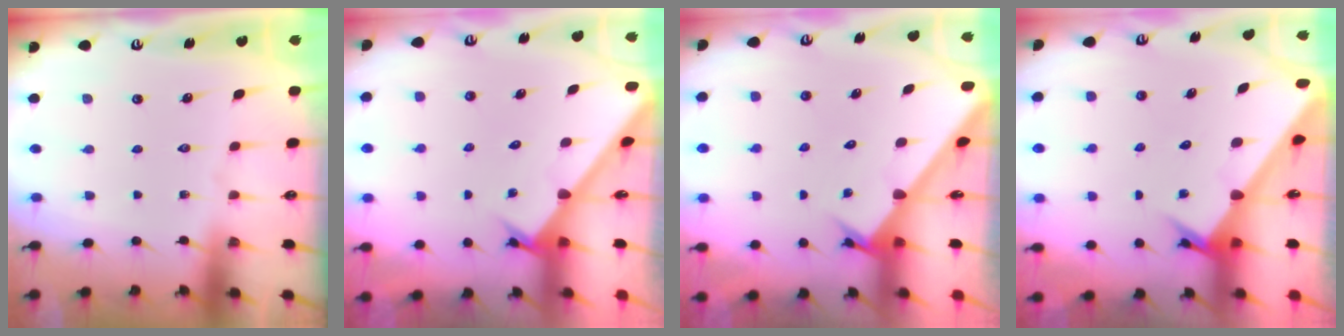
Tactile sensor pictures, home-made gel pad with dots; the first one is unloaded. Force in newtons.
{"total": 2.7, "press": 2.7, "slide": 0.2}
{"total": 2.6, "press": 2.6, "slide": 0.3}
{"total": 3.3, "press": 3.3, "slide": 0.3}